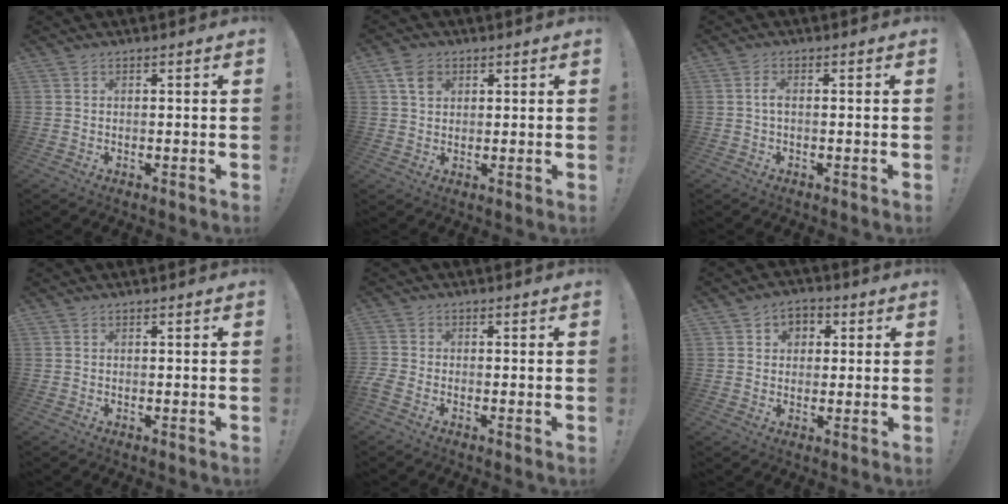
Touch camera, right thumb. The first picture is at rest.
{"total": 5.2, "force": [2.4, 3.9, 2.6], "torque": [-0.040, 0.000, 0.045]}
{"total": 2.0, "force": [-0.3, 0.7, 1.9], "torque": [-0.041, 0.008, -0.005]}
{"total": 0.0}
{"total": 2.3, "force": [-1.1, 1.4, 1.5], "torque": [-0.040, 0.000, -0.022]}
{"total": 4.6, "force": [0.7, 4.3, 1.4], "torque": [-0.018, 0.004, 0.011]}